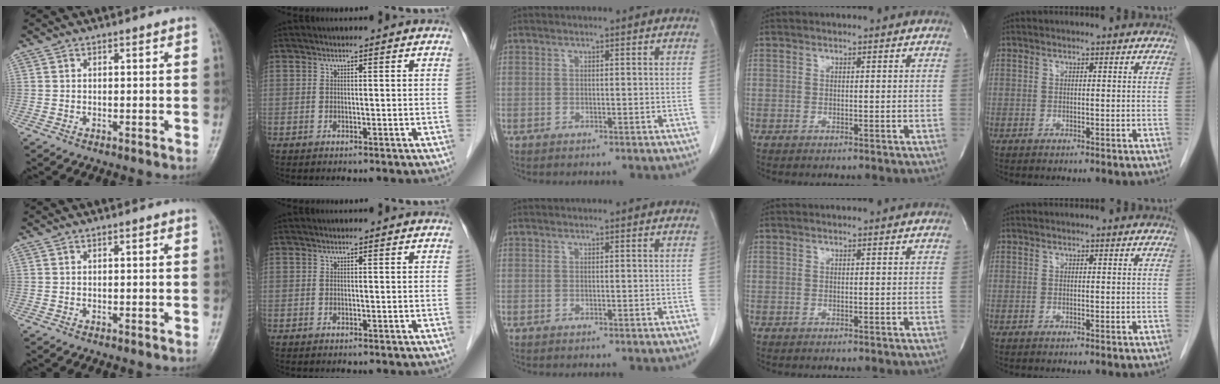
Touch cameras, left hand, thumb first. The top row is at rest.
{}